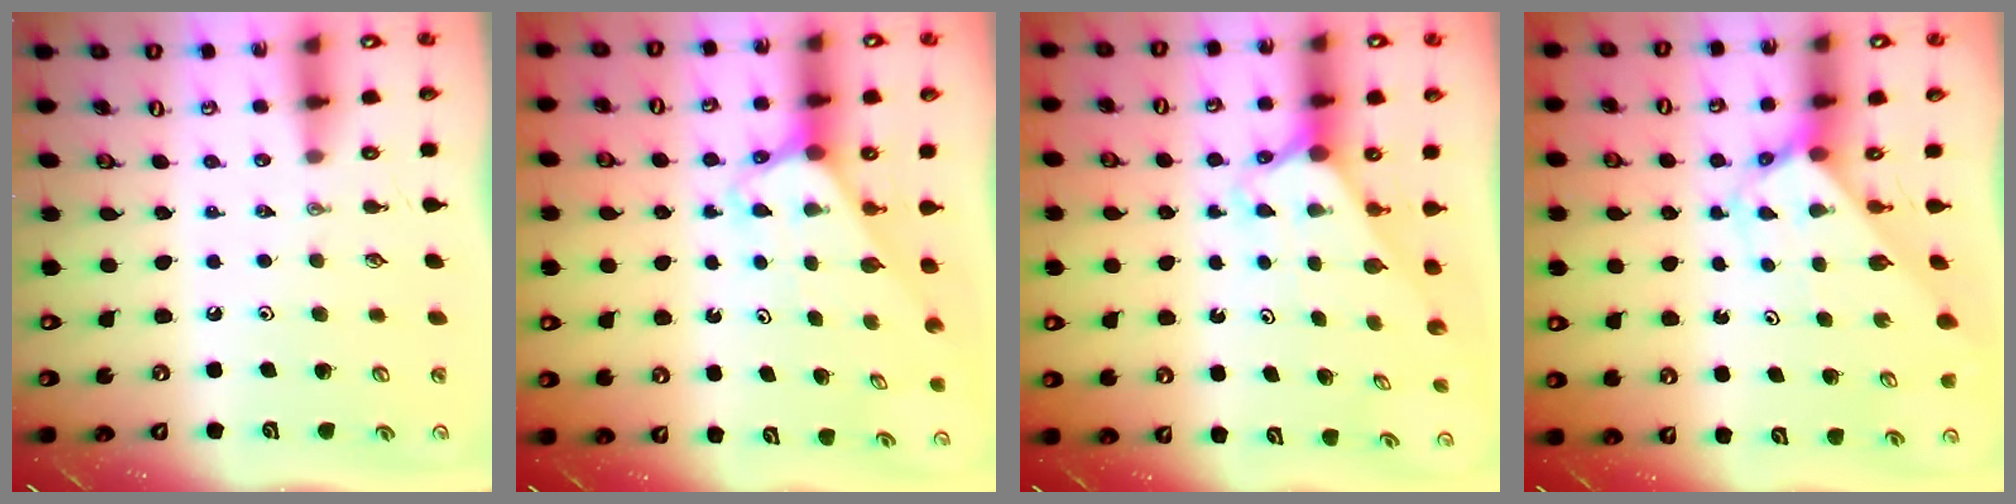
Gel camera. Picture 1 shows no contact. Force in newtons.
{"total": 2.5, "press": 2.5, "slide": 0.2}
{"total": 2.4, "press": 2.4, "slide": 0.2}
{"total": 2.8, "press": 2.8, "slide": 0.2}